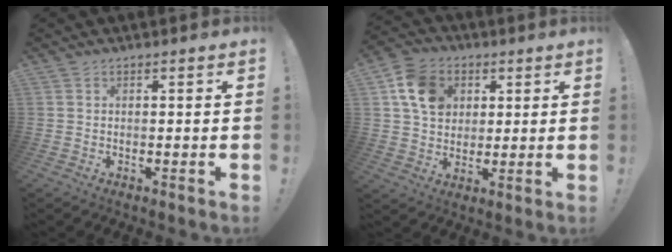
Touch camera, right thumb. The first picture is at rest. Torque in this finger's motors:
{"motor_torque": [-0.03, 0.74, 0.60, -0.35, 0.13]}